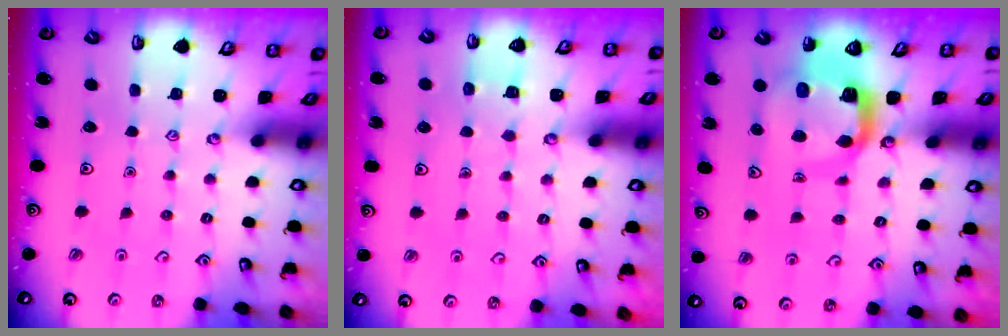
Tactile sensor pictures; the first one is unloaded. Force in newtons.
{"total": 3.7, "press": 3.7, "slide": 0.2}
{"total": 9.0, "press": 9.0, "slide": 1.2}